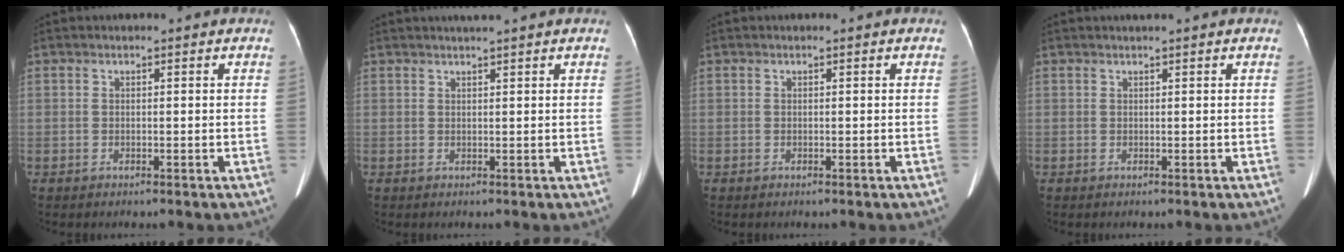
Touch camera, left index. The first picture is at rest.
{"total": 2.5, "force": [2.2, -0.4, 1.2], "torque": [-0.014, 0.016, 0.035]}
{"total": 0.0}
{"total": 1.4, "force": [1.1, -0.1, 0.8], "torque": [-0.011, 0.014, 0.021]}